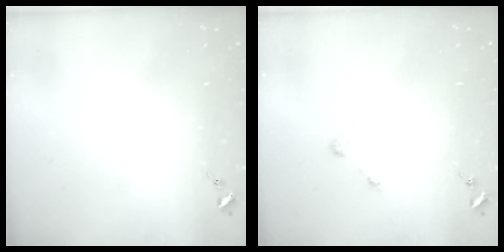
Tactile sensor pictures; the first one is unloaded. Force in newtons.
{"total": 3.2, "press": 3.2, "slide": 0.4}